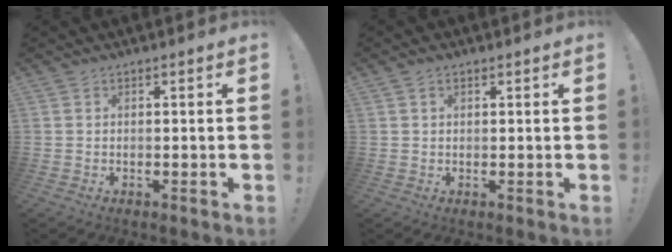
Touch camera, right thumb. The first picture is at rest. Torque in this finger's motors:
{"motor_torque": [-0.06, 0.14, 0.04, -0.01, 0.00]}